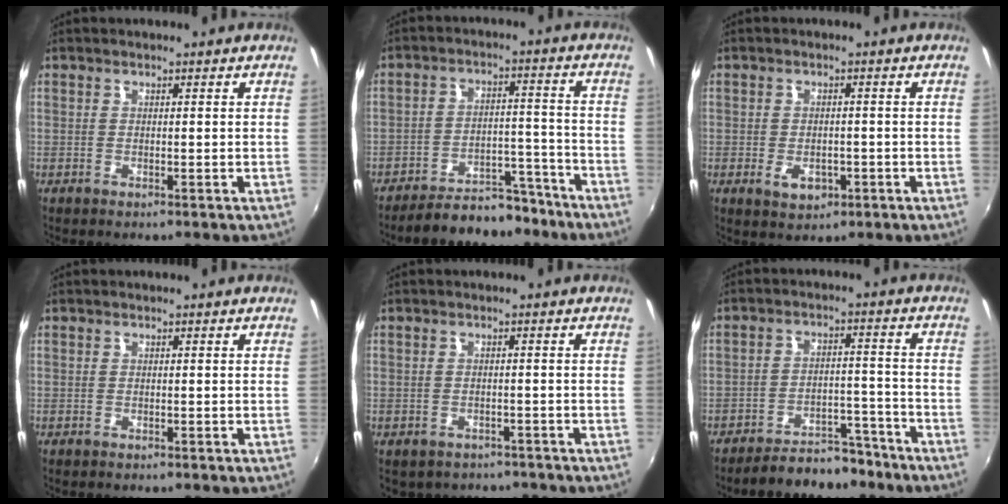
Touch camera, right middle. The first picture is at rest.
{"total": 12.5, "force": [-10.9, 4.4, 4.2], "torque": [-0.086, 0.018, -0.145]}
{"total": 4.2, "force": [-1.6, 2.9, 2.6], "torque": [-0.054, -0.010, -0.021]}
{"total": 0.0}
{"total": 7.0, "force": [-5.8, 3.1, 2.3], "torque": [-0.055, -0.032, -0.072]}
{"total": 10.4, "force": [-9.0, 3.9, 3.4], "torque": [-0.075, 0.016, -0.119]}